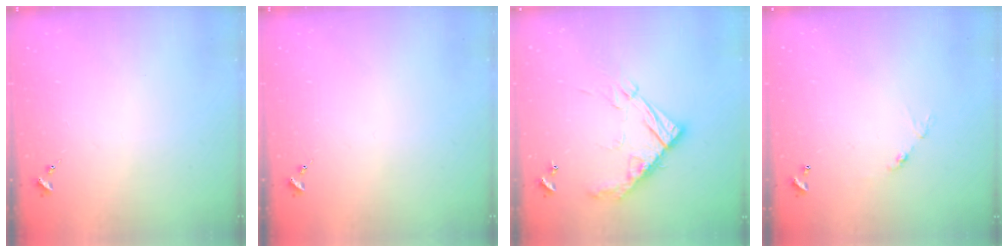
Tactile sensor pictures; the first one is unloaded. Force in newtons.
{"total": 0.0}
{"total": 16.5, "press": 16.5, "slide": 1.5}
{"total": 5.5, "press": 5.5, "slide": 0.4}